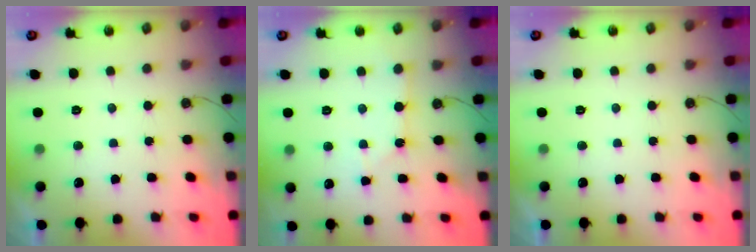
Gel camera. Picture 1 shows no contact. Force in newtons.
{"total": 3.0, "press": 2.9, "slide": 0.4}
{"total": 0.0}